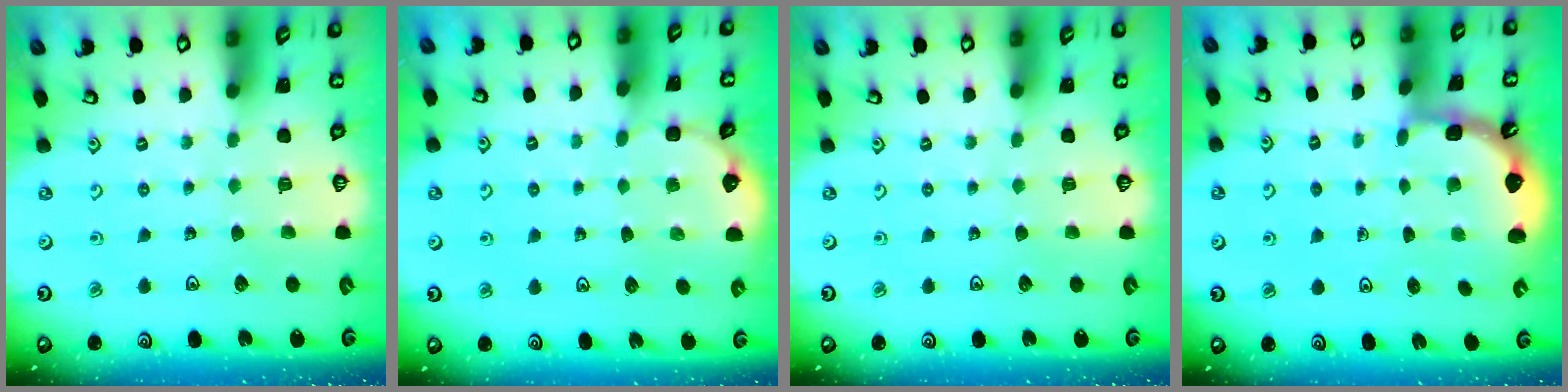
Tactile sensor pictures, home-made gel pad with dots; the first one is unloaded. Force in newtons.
{"total": 3.2, "press": 3.2, "slide": 0.2}
{"total": 0.0}
{"total": 1.9, "press": 1.9, "slide": 0.2}